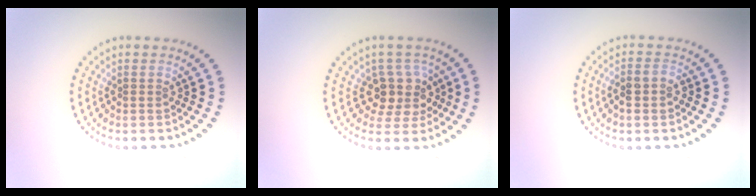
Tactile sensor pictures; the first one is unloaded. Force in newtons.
{"total": 3.2, "press": 2.8, "slide": 1.7}
{"total": 2.0, "press": 1.9, "slide": 0.5}